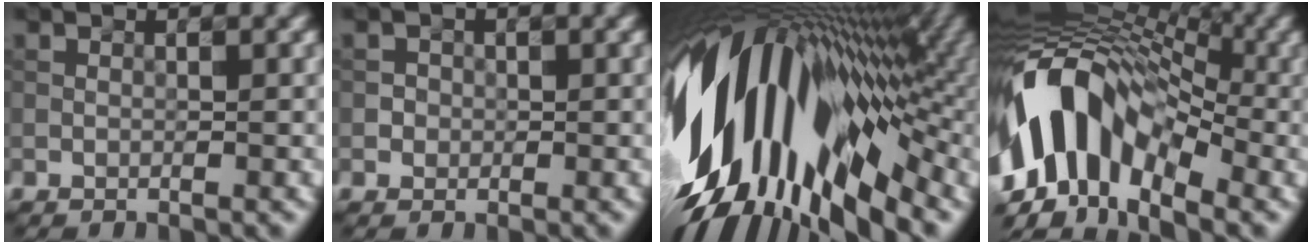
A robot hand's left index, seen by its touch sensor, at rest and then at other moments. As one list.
[{"total": 1.1, "force": [0.0, 1.1, 0.2], "torque": [0.011, 0.000, -0.004]}, {"total": 17.4, "force": [-1.8, 9.3, 14.6], "torque": [-0.246, 0.006, -0.050]}, {"total": 13.4, "force": [-3.2, 8.2, 10.1], "torque": [-0.181, 0.023, -0.070]}]